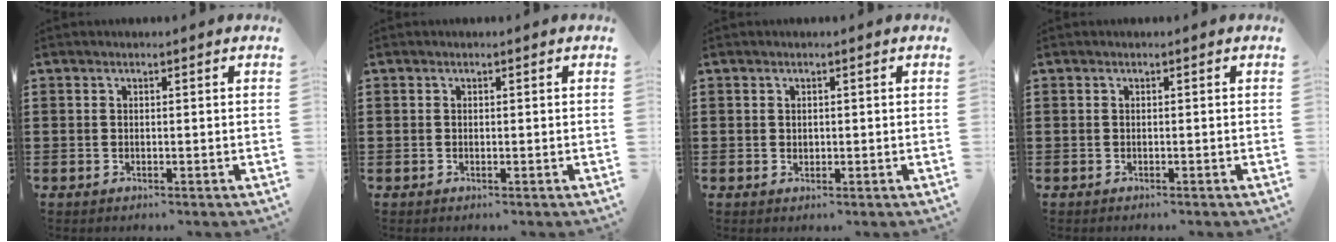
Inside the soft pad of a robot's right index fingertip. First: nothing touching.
{"total": 0.0}
{"total": 0.6, "force": [0.2, 0.6, 0.1], "torque": [-0.003, 0.004, 0.003]}
{"total": 0.0}